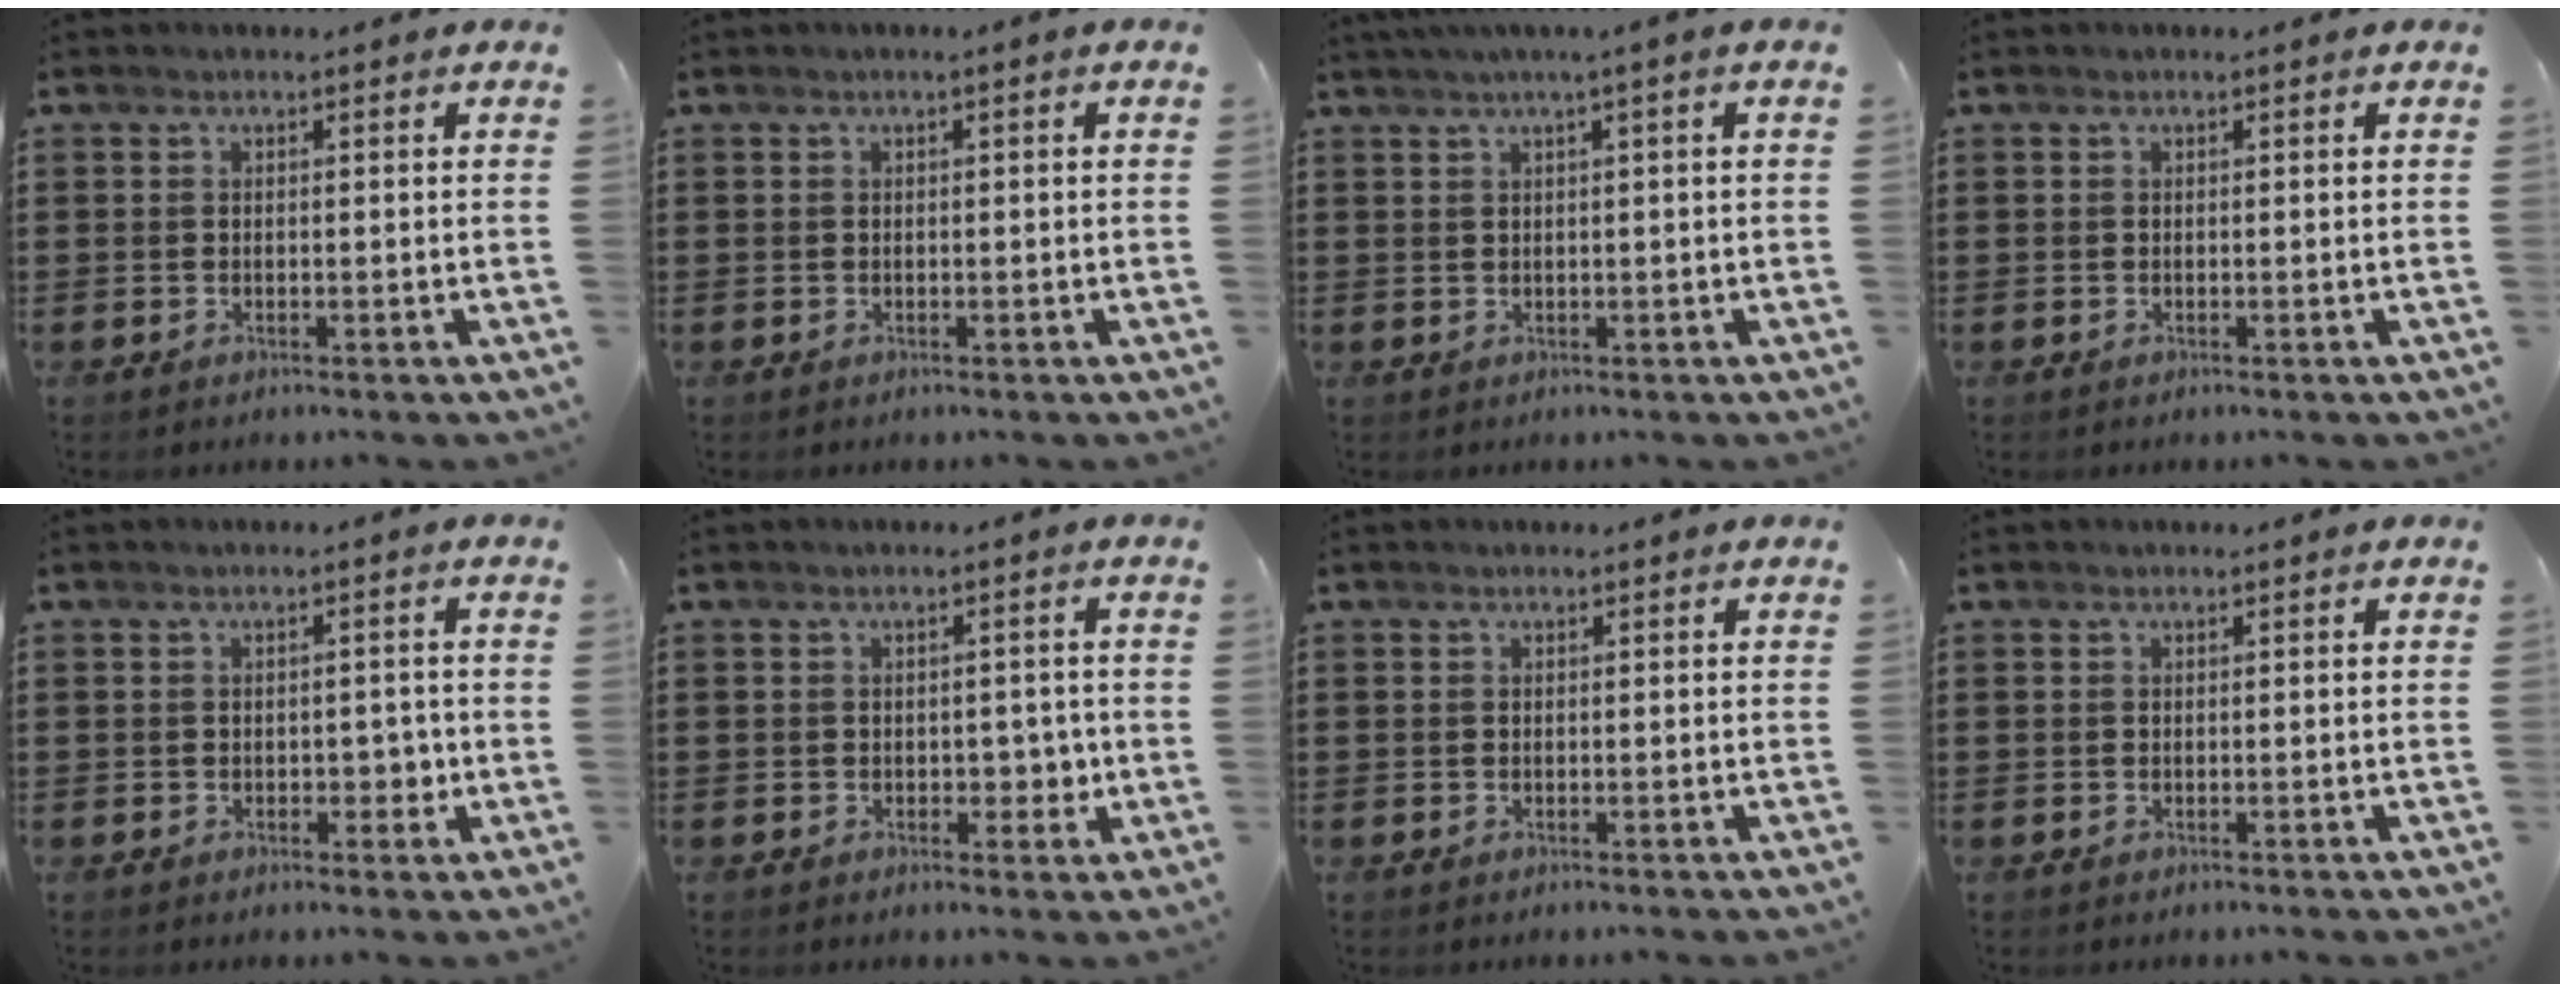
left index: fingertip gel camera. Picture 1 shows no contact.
{"total": 0.6, "force": [0.0, 0.0, 0.6], "torque": [-0.009, -0.006, 0.001]}
{"total": 1.8, "force": [0.6, -0.5, 1.6], "torque": [-0.028, -0.005, 0.010]}
{"total": 0.0}
{"total": 2.6, "force": [-0.5, 1.5, 2.0], "torque": [-0.031, 0.000, -0.013]}
{"total": 3.1, "force": [-0.2, 2.1, 2.3], "torque": [-0.031, -0.002, -0.010]}
{"total": 0.0}
{"total": 0.0}